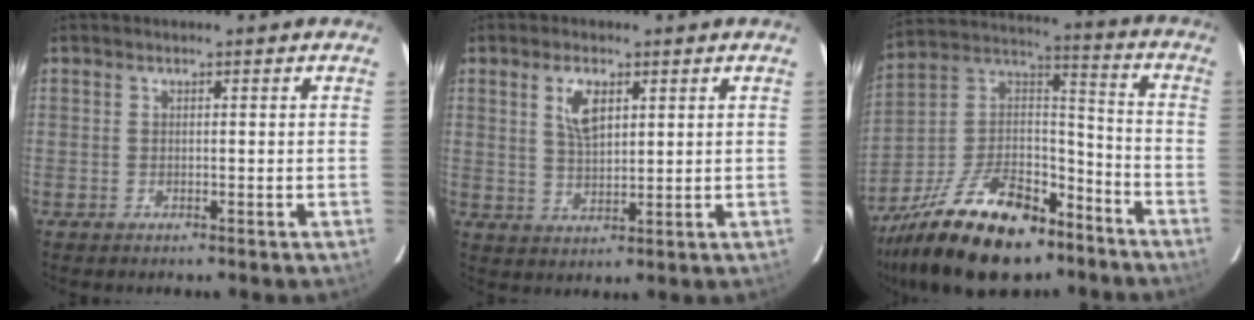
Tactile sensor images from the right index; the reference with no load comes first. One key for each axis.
{"total": 5.5, "fx": 2.3, "fy": 2.5, "fz": 4.3, "tx": -0.078, "ty": 0.004, "tz": 0.047}
{"total": 25.7, "fx": -17.1, "fy": 12.0, "fz": 15.0, "tx": -0.298, "ty": 0.019, "tz": -0.275}